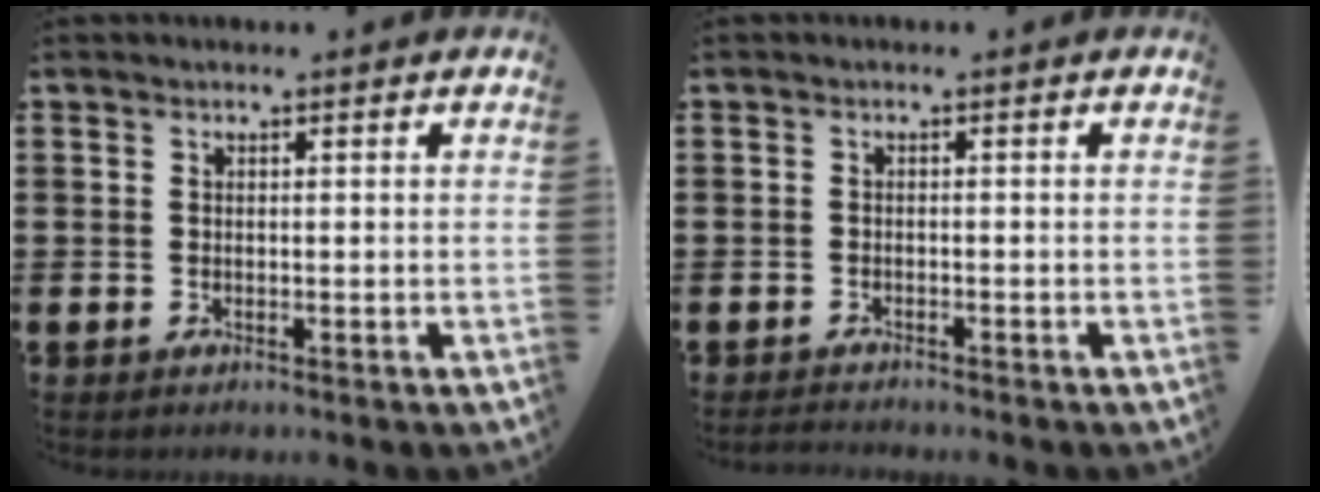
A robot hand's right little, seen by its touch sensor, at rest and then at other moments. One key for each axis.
{"total": 0.6, "fx": -0.6, "fy": 0.0, "fz": 0.1, "tx": -0.003, "ty": -0.003, "tz": -0.013}